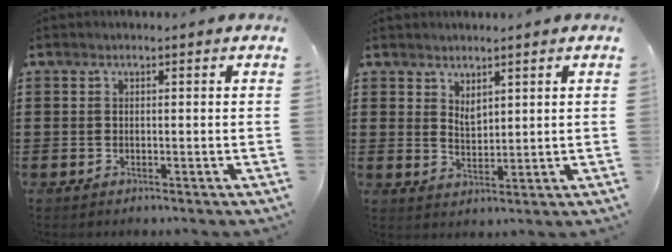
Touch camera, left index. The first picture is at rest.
{"total": 2.7, "force": [2.3, 1.0, 0.8], "torque": [-0.012, -0.004, 0.042]}